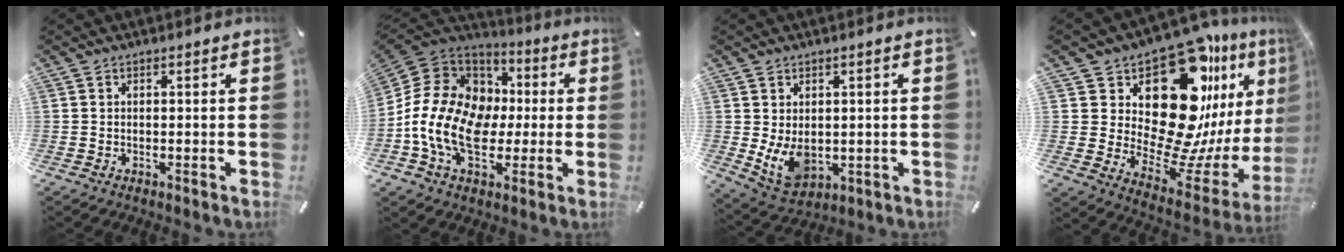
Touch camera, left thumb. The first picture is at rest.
{"total": 15.4, "force": [-2.8, 12.3, 8.9], "torque": [-0.194, 0.013, -0.048]}
{"total": 7.5, "force": [0.2, 5.8, 4.8], "torque": [-0.100, -0.006, 0.006]}
{"total": 24.9, "force": [12.3, 12.3, 17.8], "torque": [-0.278, -0.136, 0.212]}